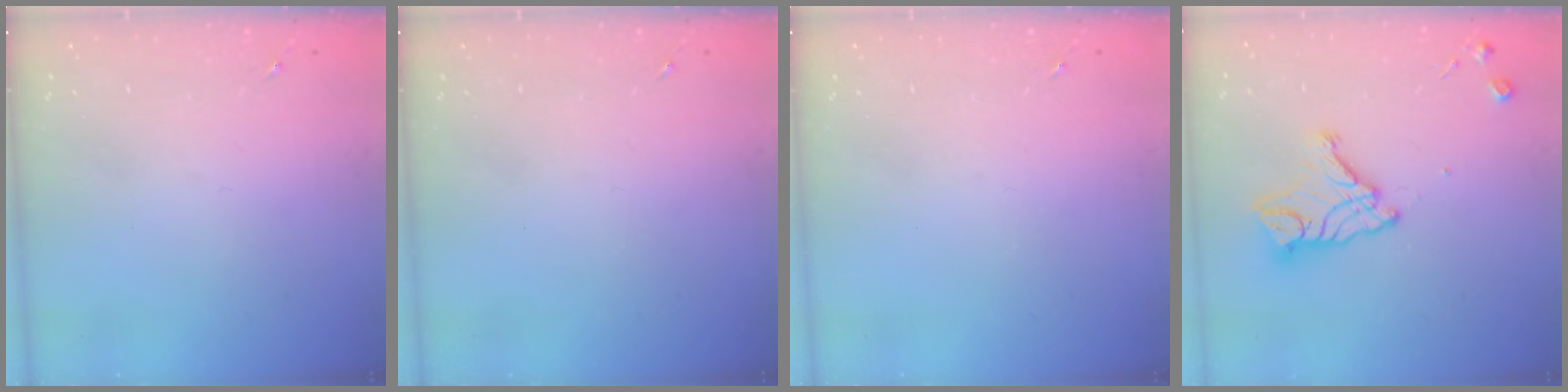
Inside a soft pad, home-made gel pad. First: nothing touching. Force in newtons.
{"total": 0.0}
{"total": 0.0}
{"total": 13.7, "press": 13.7, "slide": 1.3}